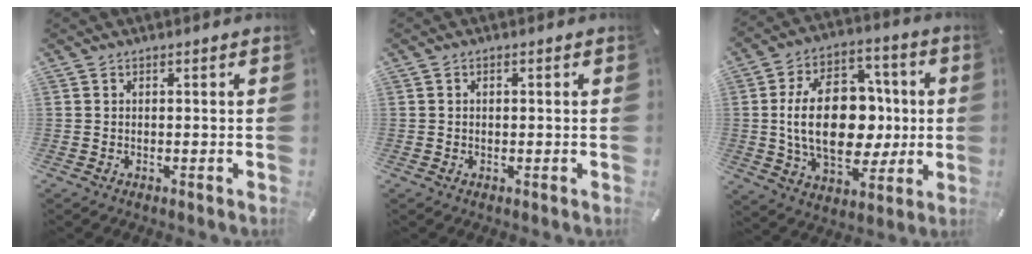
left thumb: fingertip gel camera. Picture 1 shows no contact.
{"total": 0.7, "force": [0.0, 0.6, 0.3], "torque": [-0.008, 0.004, -0.001]}
{"total": 21.4, "force": [0.1, 14.3, 15.9], "torque": [-0.294, 0.003, 0.001]}